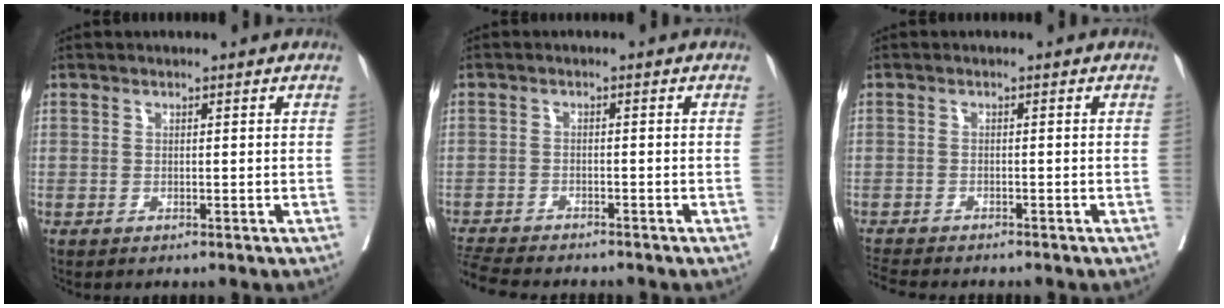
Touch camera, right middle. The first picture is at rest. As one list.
[{"total": 7.9, "force": [-7.4, 0.9, 2.8], "torque": [-0.044, -0.014, -0.121]}, {"total": 5.2, "force": [-4.8, 0.6, 1.8], "torque": [-0.026, -0.012, -0.079]}]